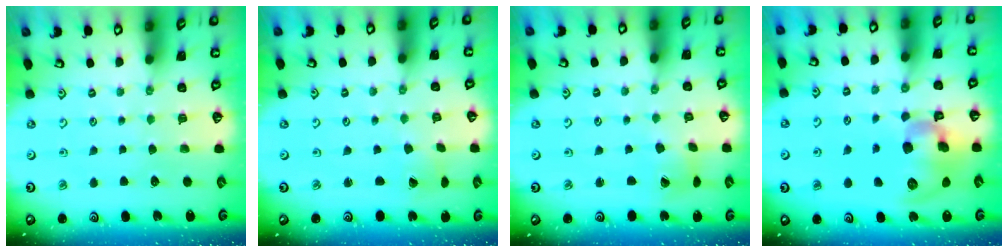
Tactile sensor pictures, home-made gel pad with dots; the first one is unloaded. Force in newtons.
{"total": 2.1, "press": 2.1, "slide": 0.3}
{"total": 3.7, "press": 3.6, "slide": 0.5}
{"total": 15.0, "press": 14.8, "slide": 2.4}